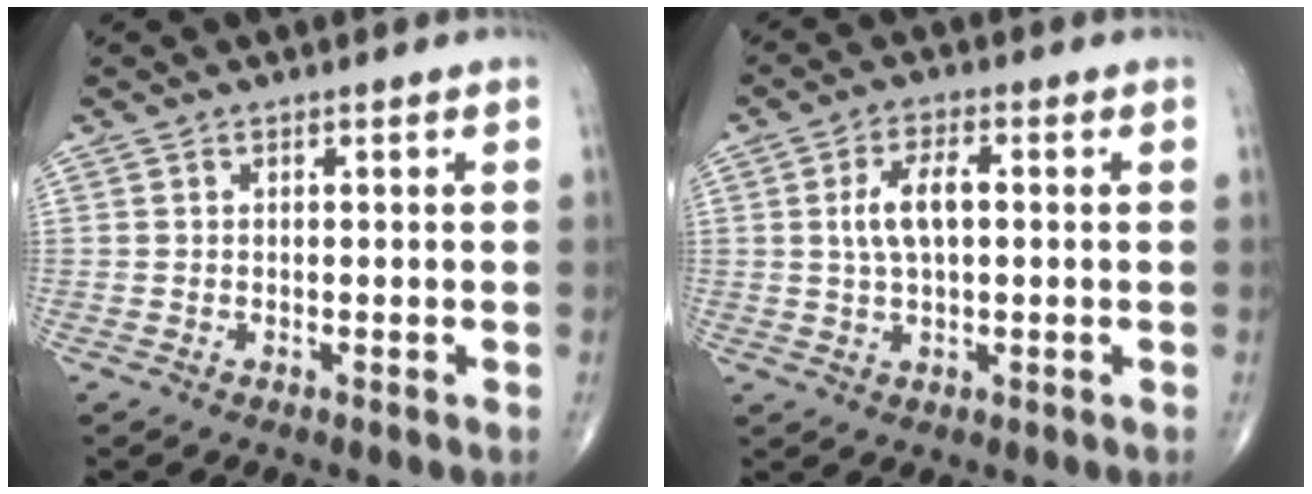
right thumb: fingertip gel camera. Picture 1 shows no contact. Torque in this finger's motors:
{"motor_torque": [0.03, 0.03, 0.84, 0.20, 0.24]}